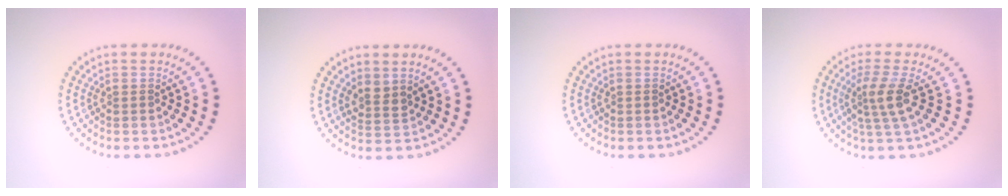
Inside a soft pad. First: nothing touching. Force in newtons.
{"total": 1.6, "press": 1.2, "slide": 1.0}
{"total": 0.0}
{"total": 2.9, "press": 2.2, "slide": 1.9}